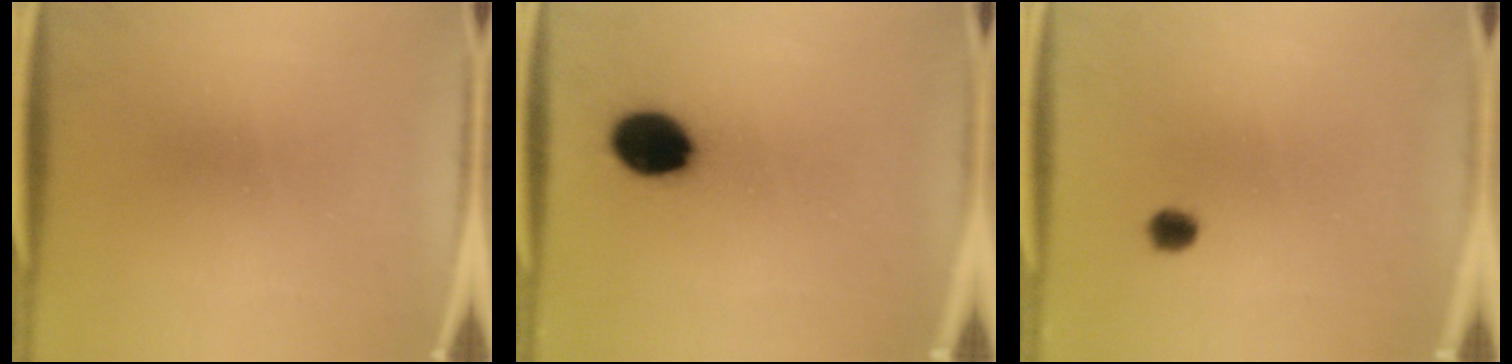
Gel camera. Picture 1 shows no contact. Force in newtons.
{"total": 10.9}
{"total": 2.4}